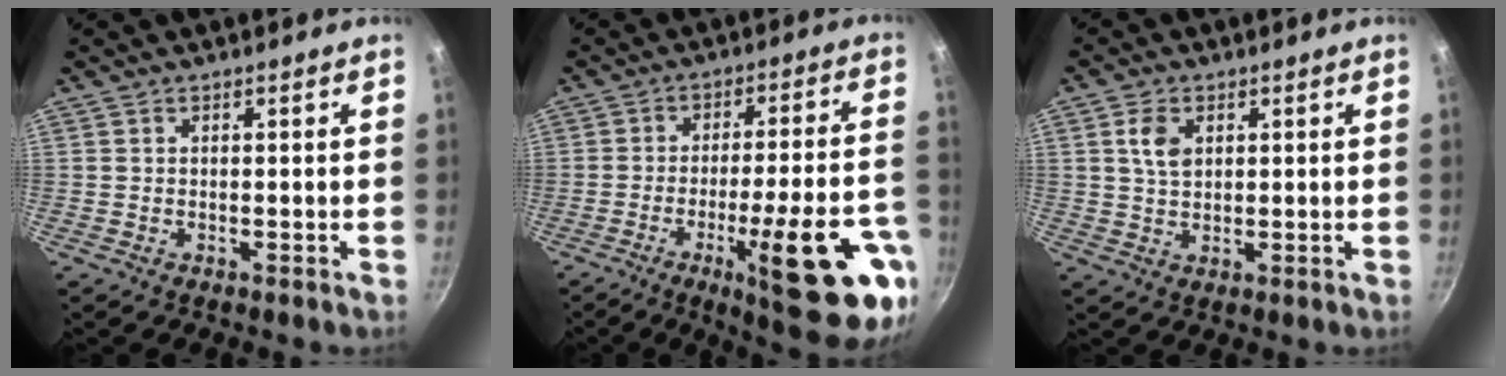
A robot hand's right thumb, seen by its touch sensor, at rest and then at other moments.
{"total": 22.0, "force": [-8.8, 5.3, 19.5], "torque": [-0.234, 0.021, -0.119]}
{"total": 4.7, "force": [1.5, 3.1, 3.2], "torque": [-0.052, -0.003, 0.029]}